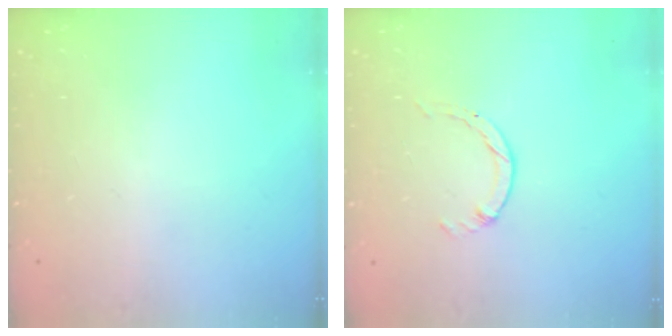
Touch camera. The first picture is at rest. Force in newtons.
{"total": 0.0}